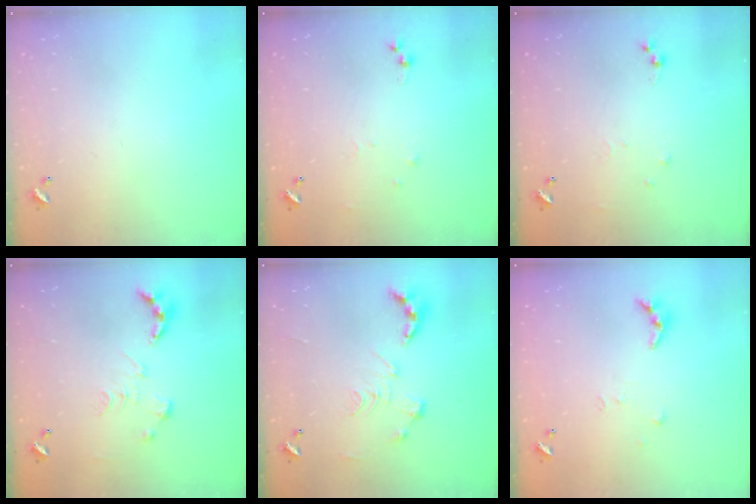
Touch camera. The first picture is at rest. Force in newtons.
{"total": 5.1, "press": 5.1, "slide": 0.6}
{"total": 5.1, "press": 5.1, "slide": 0.6}
{"total": 0.0}
{"total": 0.0}
{"total": 5.7, "press": 5.7, "slide": 0.4}